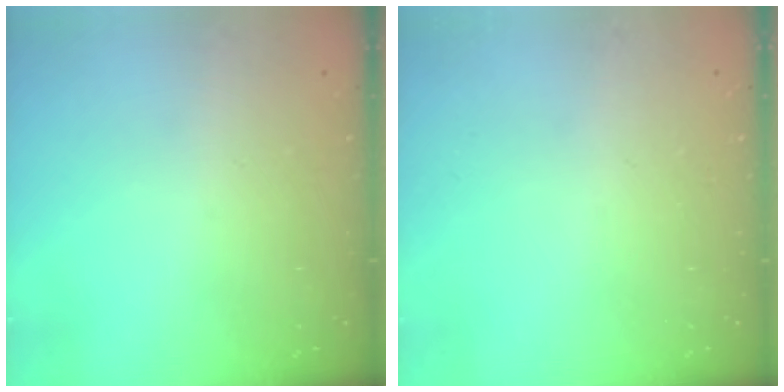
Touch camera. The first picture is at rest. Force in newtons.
{"total": 0.0}